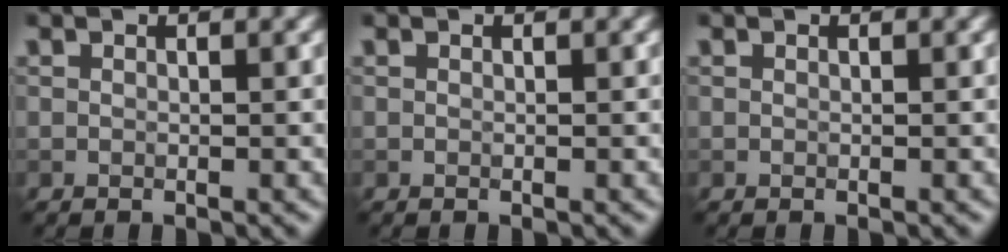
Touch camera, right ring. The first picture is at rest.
{"total": 0.0}
{"total": 0.0}